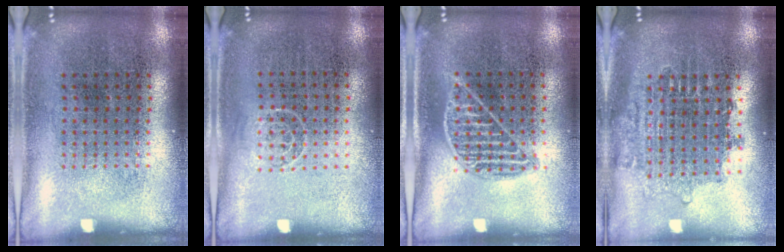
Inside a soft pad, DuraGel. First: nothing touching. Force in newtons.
{"total": 0.7, "press": 0.5, "slide": 0.5}
{"total": 0.9, "press": 0.9, "slide": 0.3}
{"total": 1.6, "press": 1.3, "slide": 0.9}